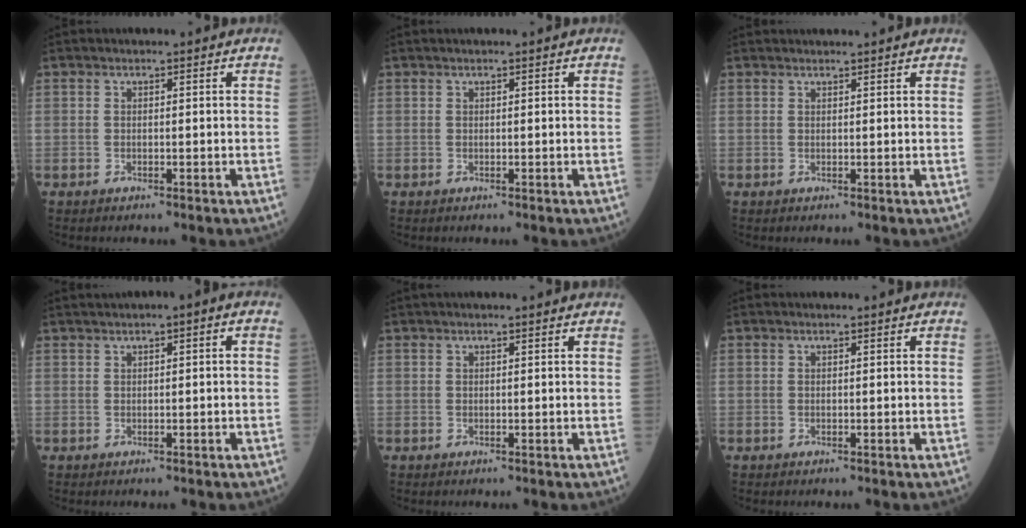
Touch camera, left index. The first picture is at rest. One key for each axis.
{"total": 0.0}
{"total": 2.7, "fx": 2.6, "fy": -0.2, "fz": 0.7, "tx": -0.007, "ty": 0.022, "tz": 0.037}
{"total": 2.2, "fx": 0.7, "fy": 0.3, "fz": 2.0, "tx": -0.029, "ty": 0.013, "tz": 0.011}
{"total": 1.2, "fx": 1.0, "fy": -0.2, "fz": 0.6, "tx": -0.009, "ty": 0.014, "tz": 0.019}
{"total": 0.0}